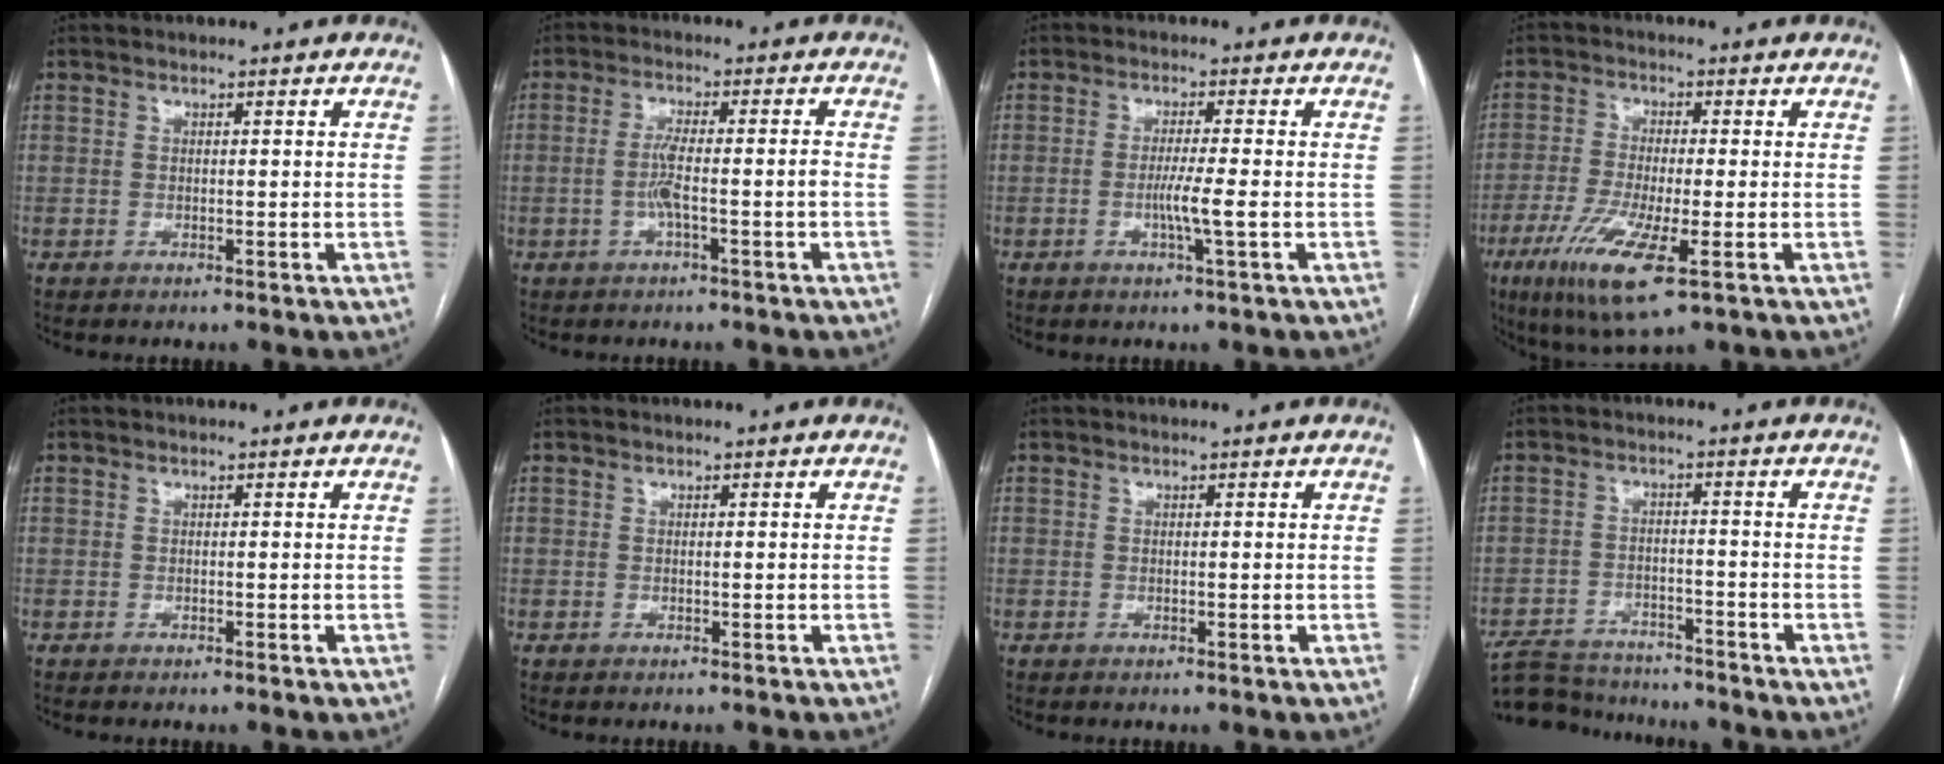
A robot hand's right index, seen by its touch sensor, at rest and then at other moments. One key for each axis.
{"total": 4.2, "fx": -1.4, "fy": -0.3, "fz": 4.0, "tx": -0.081, "ty": 0.009, "tz": -0.024}
{"total": 3.8, "fx": -1.0, "fy": -0.7, "fz": 3.6, "tx": -0.071, "ty": -0.007, "tz": -0.017}
{"total": 10.5, "fx": -4.6, "fy": 2.0, "fz": 9.2, "tx": -0.185, "ty": -0.028, "tz": -0.080}
{"total": 0.0}
{"total": 0.0}
{"total": 0.0}
{"total": 10.1, "fx": -9.5, "fy": 2.9, "fz": 1.9, "tx": -0.034, "ty": 0.006, "tz": -0.151}